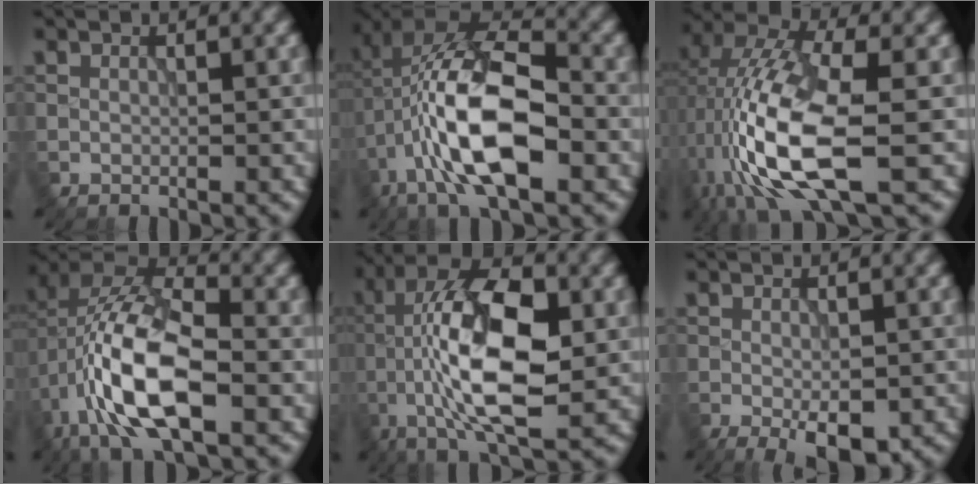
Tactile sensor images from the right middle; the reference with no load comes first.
{"total": 13.1, "force": [-3.0, 5.9, 11.4], "torque": [-0.213, 0.014, -0.067]}
{"total": 11.9, "force": [-2.7, 4.5, 10.7], "torque": [-0.229, 0.003, -0.052]}
{"total": 12.1, "force": [-2.9, 5.8, 10.2], "torque": [-0.201, 0.010, -0.065]}
{"total": 11.9, "force": [-1.8, 4.6, 10.8], "torque": [-0.202, 0.014, -0.037]}
{"total": 3.9, "force": [-1.8, 1.3, 3.2], "torque": [-0.050, -0.009, -0.024]}